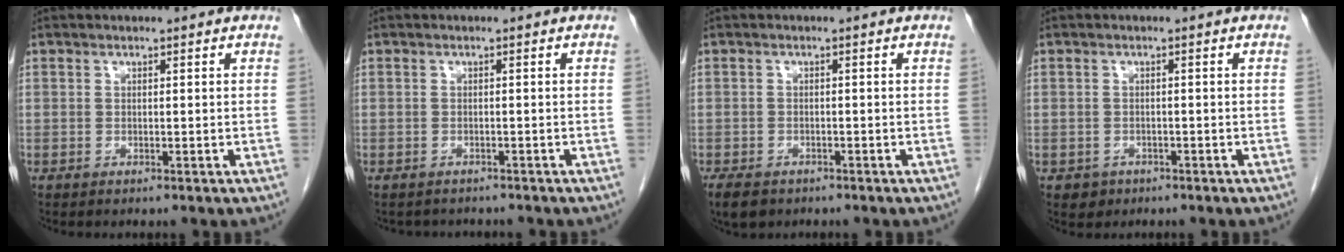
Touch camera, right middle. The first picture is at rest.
{"total": 3.4, "force": [-3.1, 1.5, 0.4], "torque": [-0.007, 0.000, -0.039]}
{"total": 4.7, "force": [-3.5, 2.5, 2.0], "torque": [-0.035, -0.006, -0.052]}
{"total": 1.9, "force": [-1.0, 1.5, 0.2], "torque": [-0.004, 0.006, -0.013]}